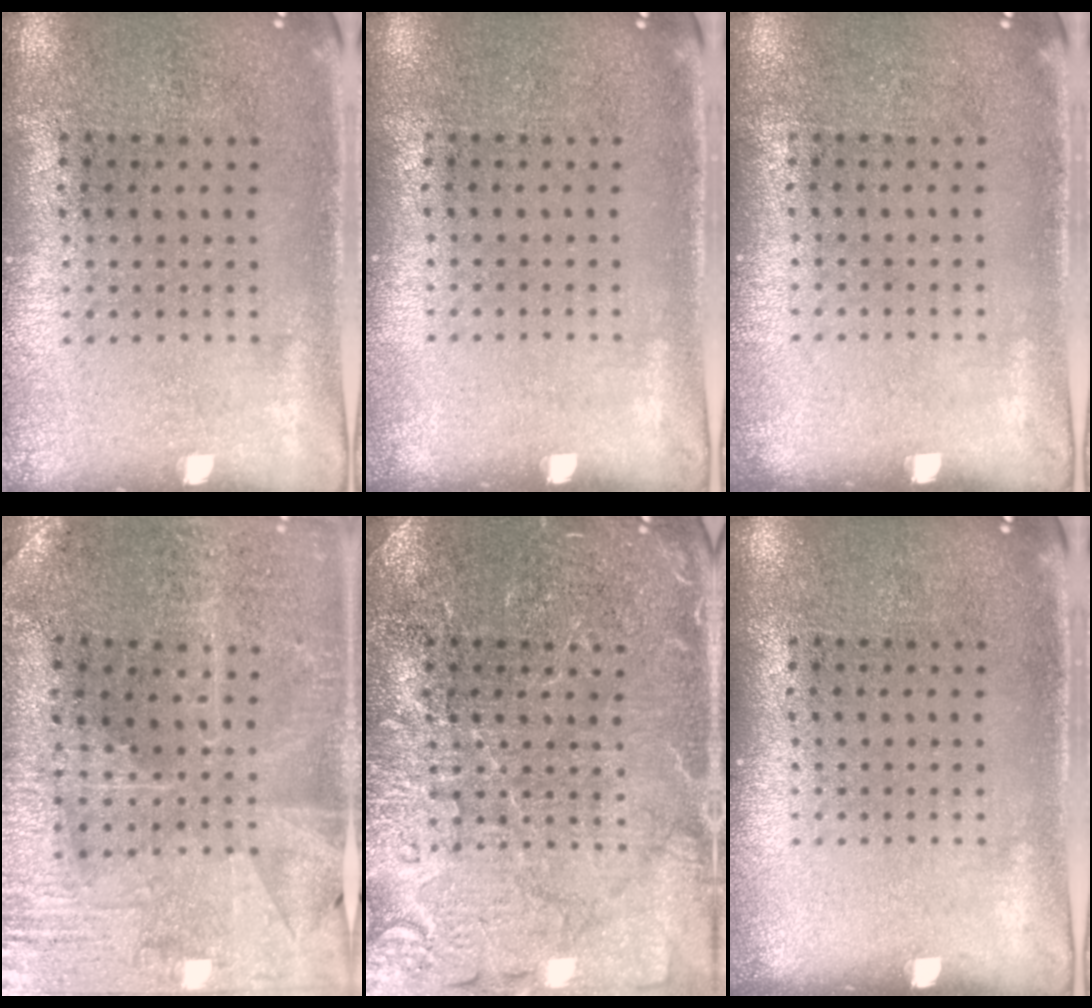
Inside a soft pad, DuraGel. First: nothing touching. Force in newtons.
{"total": 0.0}
{"total": 0.0}
{"total": 1.4, "press": 1.3, "slide": 0.4}
{"total": 5.9, "press": 5.8, "slide": 1.0}
{"total": 0.0}